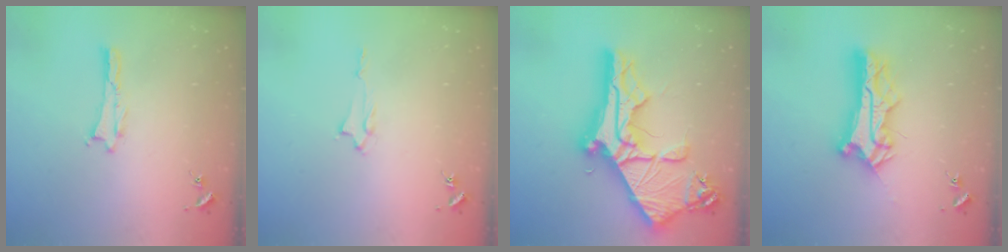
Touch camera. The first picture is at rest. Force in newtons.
{"total": 1.3, "press": 1.3, "slide": 0.2}
{"total": 16.9, "press": 16.8, "slide": 1.7}
{"total": 10.5, "press": 10.4, "slide": 1.1}